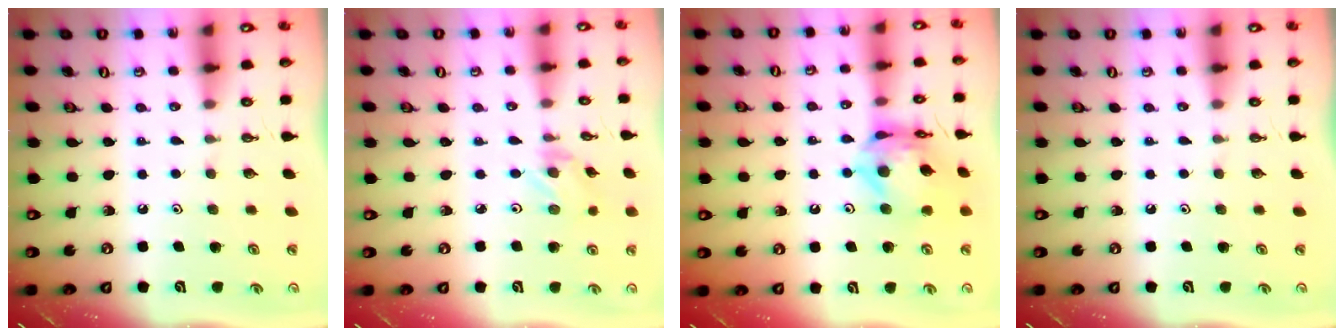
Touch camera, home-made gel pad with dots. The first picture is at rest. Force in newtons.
{"total": 1.6, "press": 1.5, "slide": 0.3}
{"total": 12.2, "press": 12.1, "slide": 1.3}
{"total": 0.0}